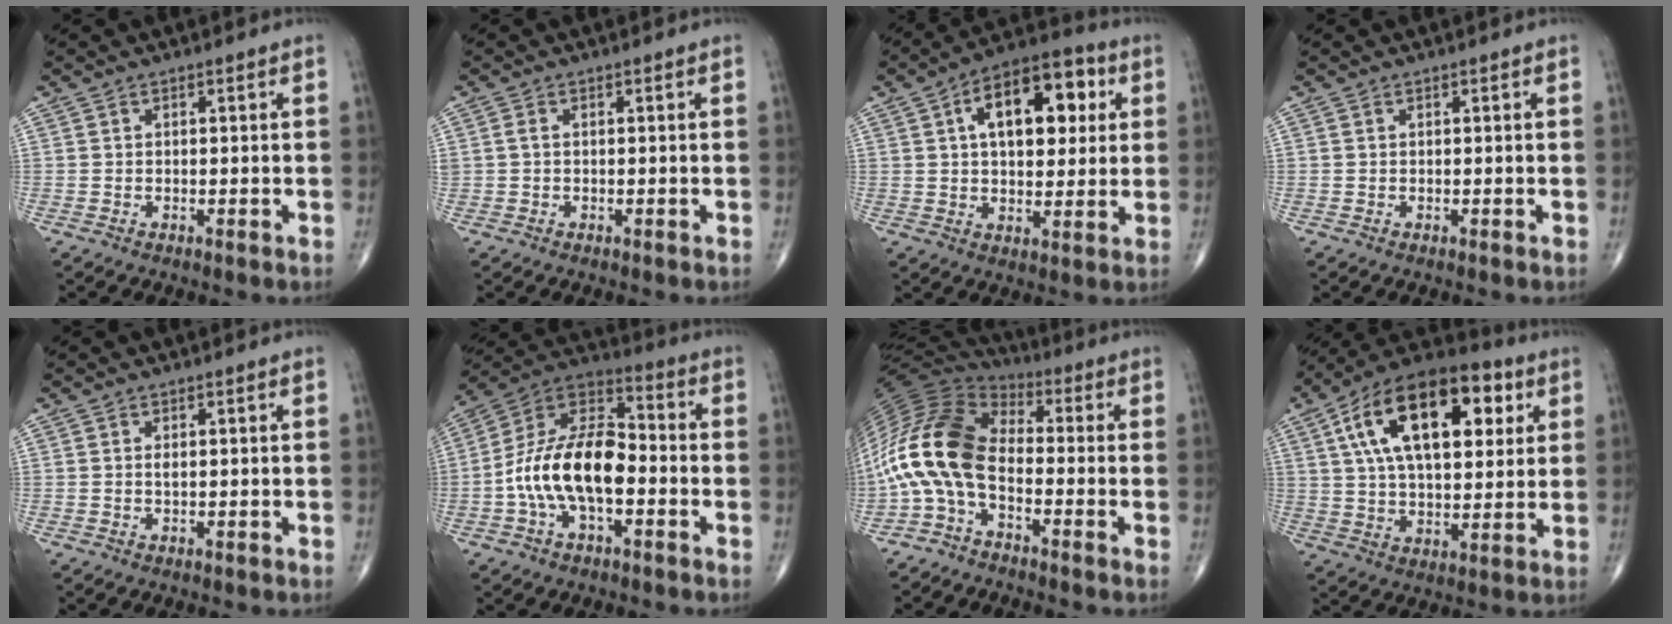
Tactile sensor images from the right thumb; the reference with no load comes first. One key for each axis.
{"total": 1.1, "fx": 0.1, "fy": 0.7, "fz": 0.8, "tx": -0.018, "ty": 0.003, "tz": 0.003}
{"total": 16.5, "fx": 4.7, "fy": 8.9, "fz": 13.2, "tx": -0.163, "ty": 0.012, "tz": 0.065}
{"total": 0.0}
{"total": 0.7, "fx": 0.1, "fy": 0.2, "fz": 0.7, "tx": -0.013, "ty": -0.002, "tz": 0.002}
{"total": 16.8, "fx": -3.3, "fy": 8.8, "fz": 14.0, "tx": -0.253, "ty": 0.043, "tz": -0.067}
{"total": 15.0, "fx": -3.4, "fy": 8.1, "fz": 12.2, "tx": -0.254, "ty": 0.061, "tz": -0.082}
{"total": 23.3, "fx": 7.7, "fy": 11.9, "fz": 18.5, "tx": -0.289, "ty": 0.007, "tz": 0.120}